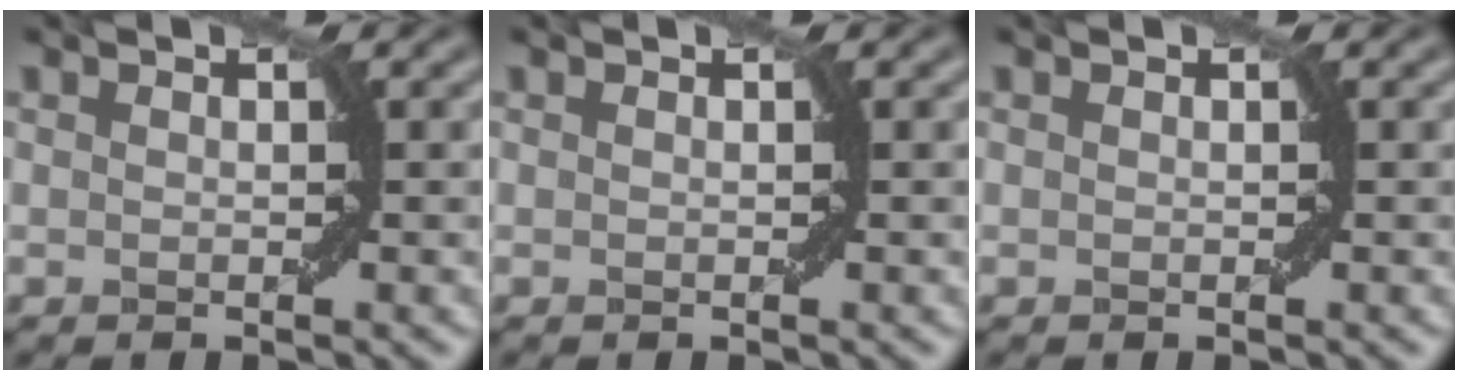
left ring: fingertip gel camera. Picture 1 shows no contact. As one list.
[{"total": 0.0}, {"total": 0.0}]